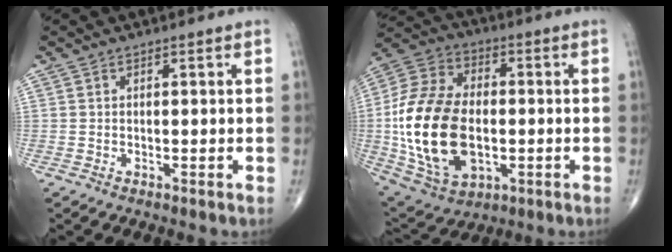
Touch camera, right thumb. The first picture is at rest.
{"total": 23.3, "force": [-2.2, 14.4, 18.2], "torque": [-0.356, 0.006, -0.028]}